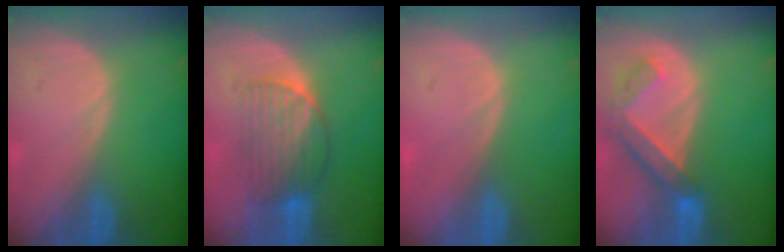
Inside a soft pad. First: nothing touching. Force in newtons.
{"total": 6.7, "press": 6.4, "slide": 1.8}
{"total": 0.7, "press": 0.0, "slide": 0.7}
{"total": 6.6, "press": 5.9, "slide": 3.0}